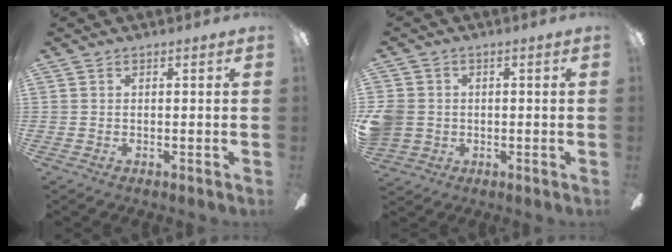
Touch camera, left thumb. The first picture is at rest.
{"total": 5.5, "force": [-0.2, 5.2, 1.8], "torque": [-0.052, 0.016, 0.000]}